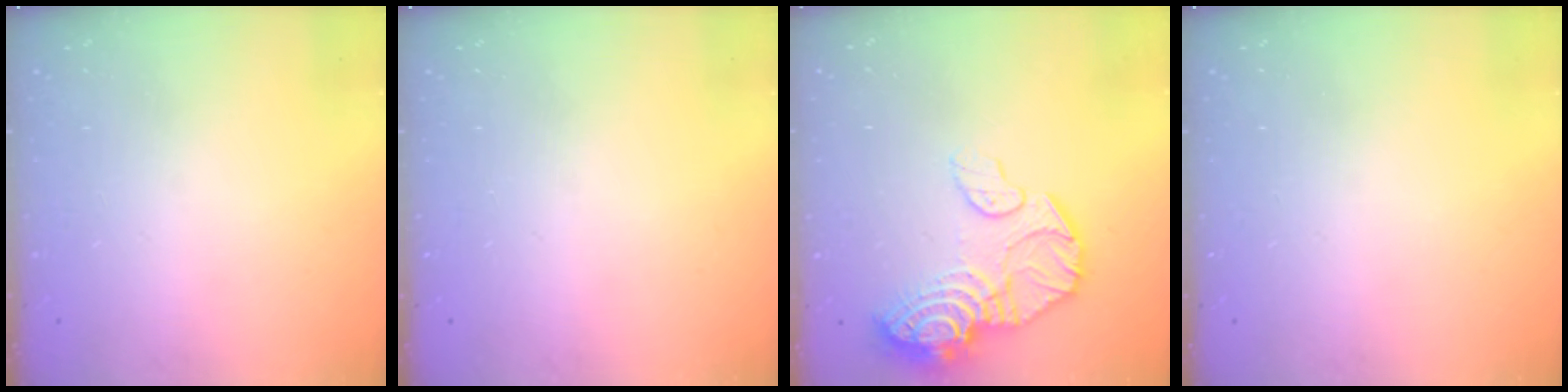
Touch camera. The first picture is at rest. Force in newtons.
{"total": 0.0}
{"total": 16.0, "press": 16.0, "slide": 1.3}
{"total": 0.0}